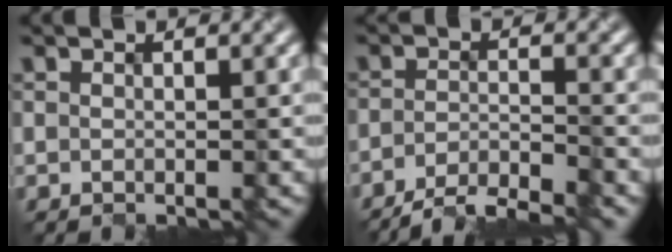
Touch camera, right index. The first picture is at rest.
{"total": 4.7, "force": [-4.0, 0.7, 2.5], "torque": [-0.034, -0.003, -0.074]}